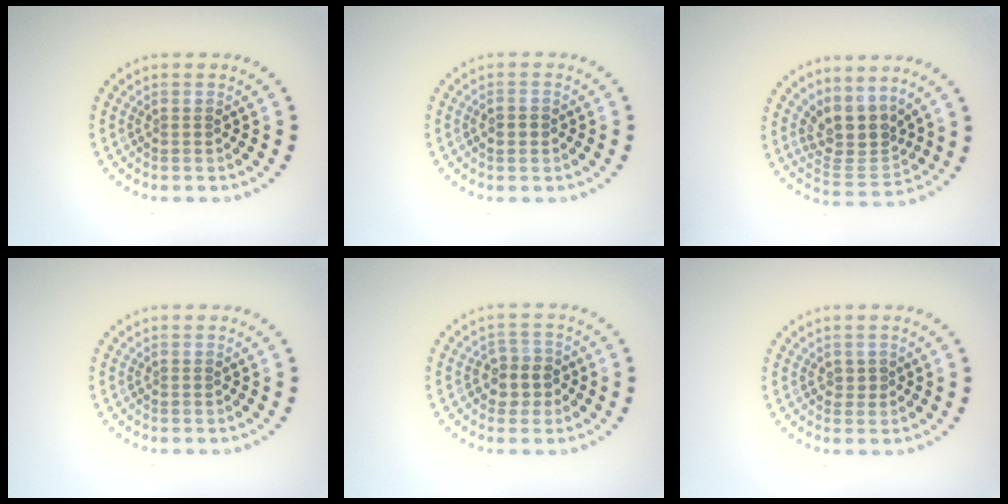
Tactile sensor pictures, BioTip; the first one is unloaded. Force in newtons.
{"total": 1.7, "press": 1.7, "slide": 0.0}
{"total": 4.0, "press": 3.1, "slide": 2.6}
{"total": 0.0}
{"total": 2.5, "press": 2.3, "slide": 0.9}
{"total": 0.5, "press": 0.4, "slide": 0.3}